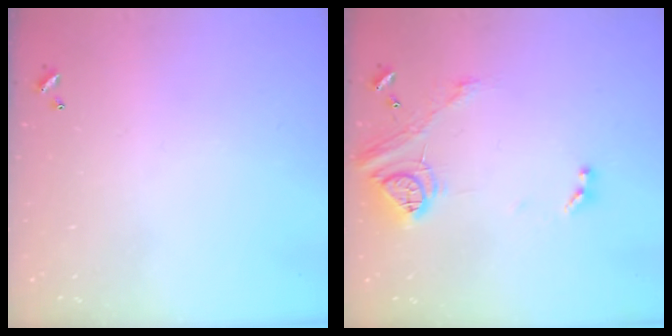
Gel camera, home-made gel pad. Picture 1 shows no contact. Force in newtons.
{"total": 14.9, "press": 14.8, "slide": 1.7}